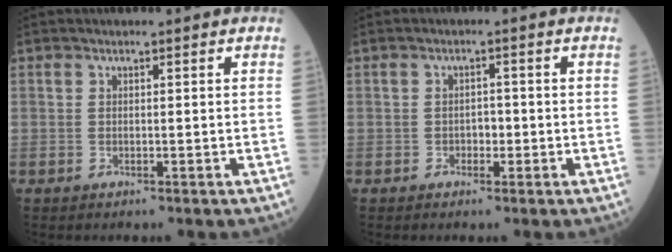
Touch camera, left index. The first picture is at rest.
{"total": 1.7, "force": [-0.5, 1.2, 1.1], "torque": [-0.011, 0.005, -0.009]}